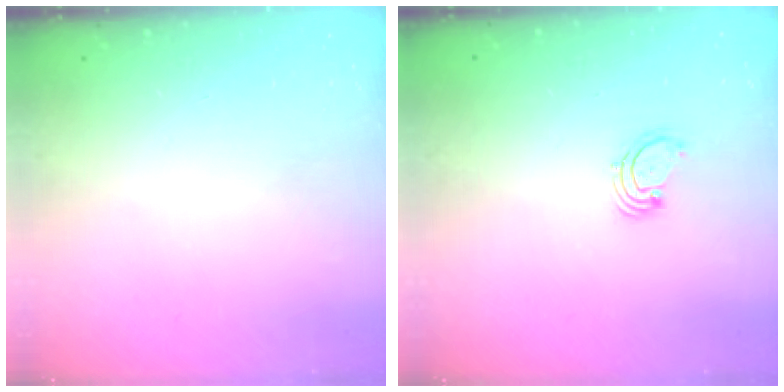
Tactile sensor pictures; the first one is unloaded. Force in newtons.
{"total": 1.7, "press": 1.7, "slide": 0.2}